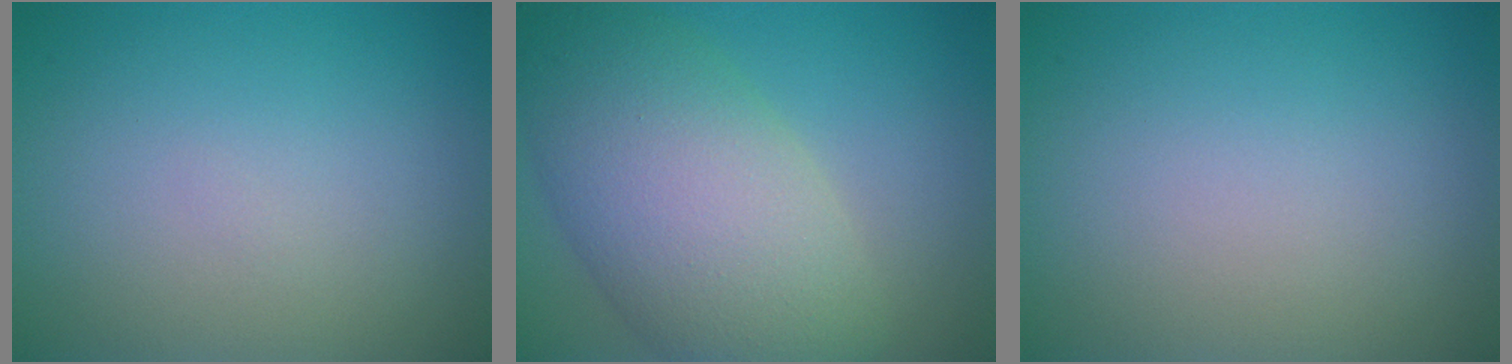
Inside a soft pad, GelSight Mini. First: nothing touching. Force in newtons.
{"total": 10.1, "press": 10.1, "slide": 0.3}
{"total": 0.0}